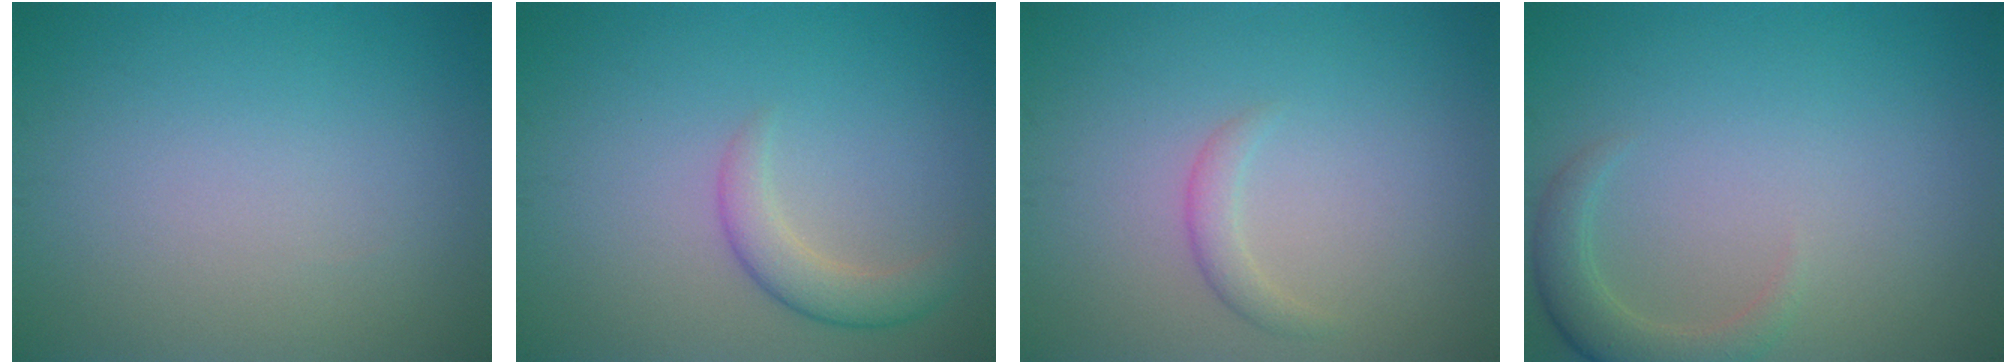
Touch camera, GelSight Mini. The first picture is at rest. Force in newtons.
{"total": 2.6, "press": 2.6, "slide": 0.1}
{"total": 1.3, "press": 1.3, "slide": 0.1}
{"total": 2.7, "press": 2.6, "slide": 0.5}